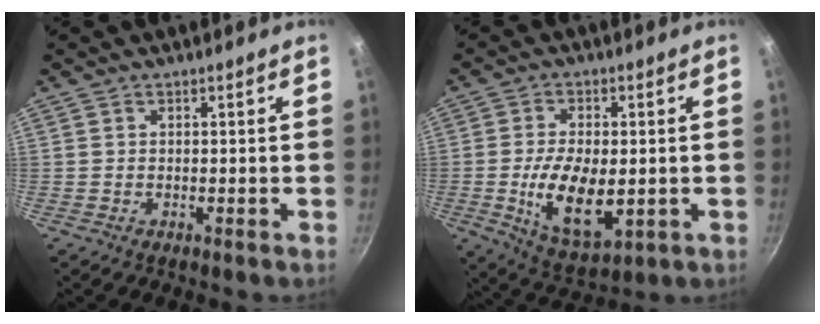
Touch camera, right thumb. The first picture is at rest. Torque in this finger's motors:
{"motor_torque": [-0.44, 1.02, 1.27, -0.29, 0.13]}